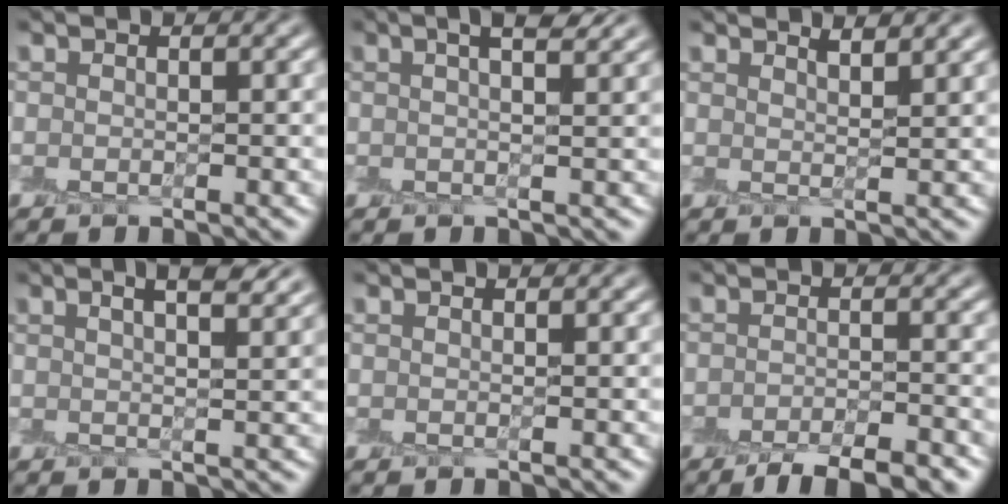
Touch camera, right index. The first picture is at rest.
{"total": 4.0, "force": [2.1, 1.1, 3.3], "torque": [-0.035, 0.015, 0.007]}
{"total": 2.9, "force": [2.4, 0.8, 1.4], "torque": [0.000, 0.010, 0.019]}
{"total": 4.4, "force": [2.6, 1.2, 3.3], "torque": [-0.034, 0.015, 0.022]}
{"total": 0.5, "force": [0.4, 0.1, 0.4], "torque": [-0.005, 0.001, 0.004]}
{"total": 5.0, "force": [-3.7, 1.3, 3.1], "torque": [-0.037, 0.000, -0.060]}